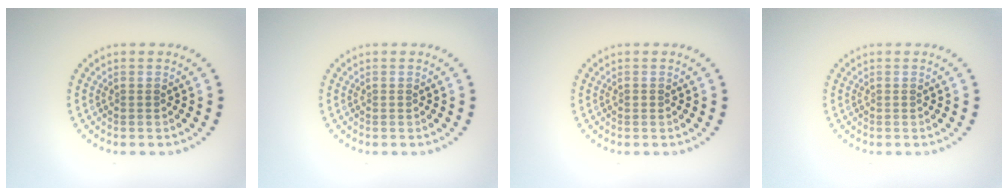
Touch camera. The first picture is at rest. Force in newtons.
{"total": 0.0}
{"total": 0.5, "press": 0.5, "slide": 0.1}
{"total": 0.0}